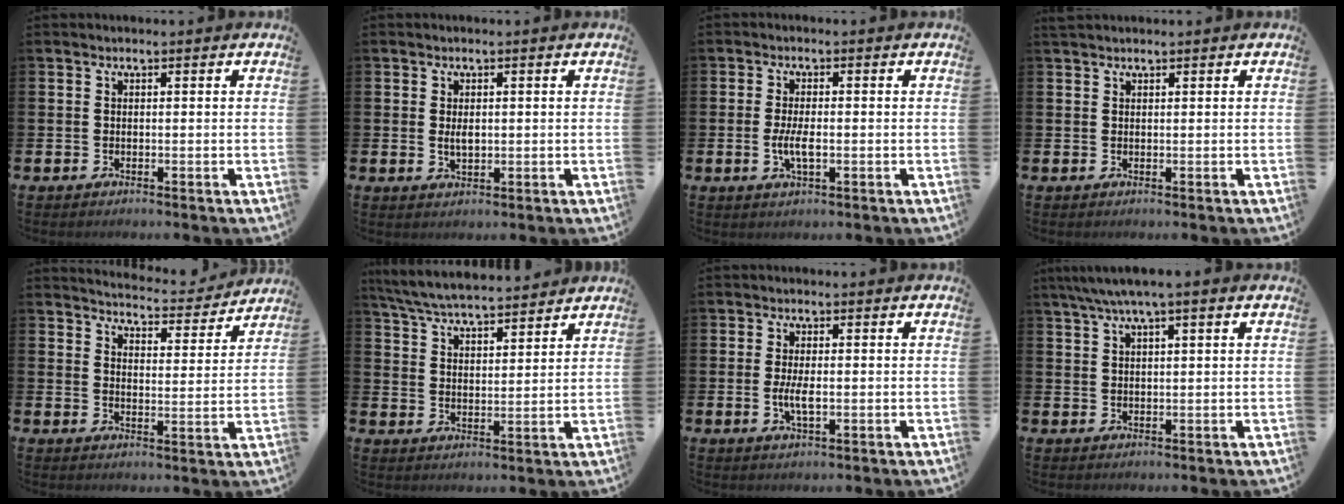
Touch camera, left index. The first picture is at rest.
{"total": 1.7, "force": [0.4, 0.9, 1.4], "torque": [-0.020, 0.001, 0.003]}
{"total": 3.5, "force": [-0.6, 1.3, 3.2], "torque": [-0.062, -0.002, -0.013]}
{"total": 0.9, "force": [0.8, 0.2, 0.1], "torque": [0.009, -0.004, 0.013]}
{"total": 4.8, "force": [4.8, 0.4, 0.2], "torque": [-0.012, -0.043, 0.081]}
{"total": 6.4, "force": [6.2, 0.6, 1.2], "torque": [-0.051, -0.033, 0.114]}
{"total": 3.0, "force": [-0.3, 1.1, 2.8], "torque": [-0.050, 0.000, -0.006]}
{"total": 3.3, "force": [2.3, 0.0, 2.4], "torque": [-0.051, 0.001, 0.042]}